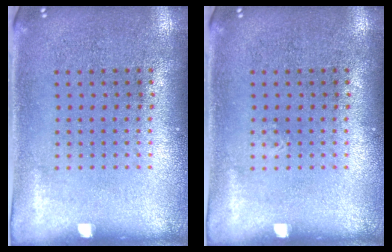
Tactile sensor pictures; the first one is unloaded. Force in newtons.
{"total": 0.0}